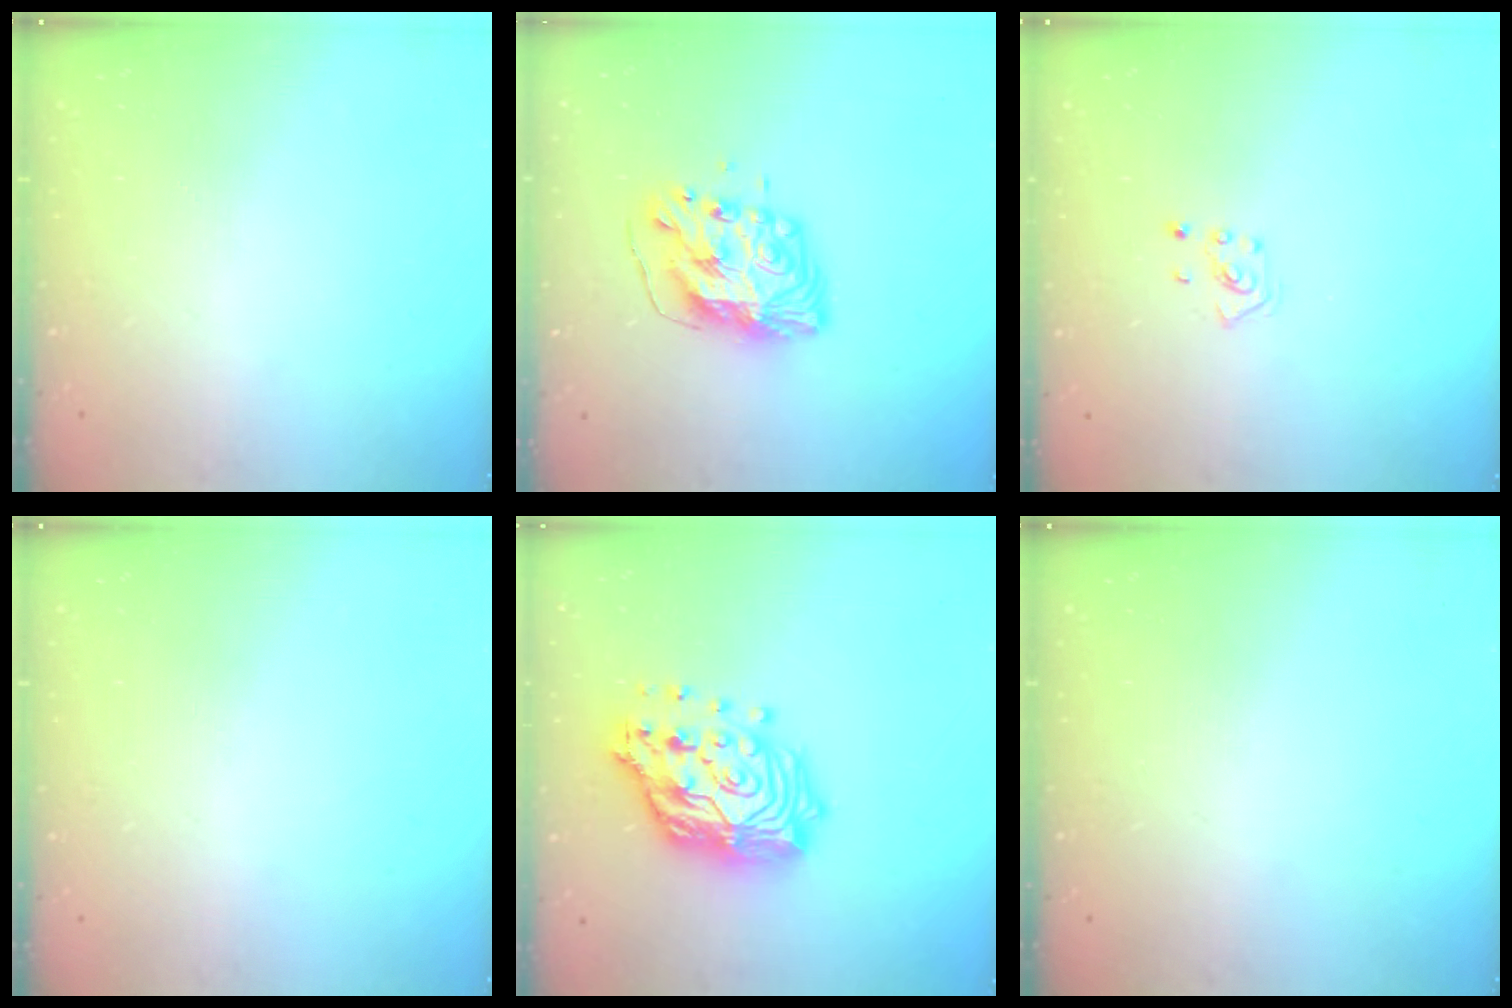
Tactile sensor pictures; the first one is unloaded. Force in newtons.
{"total": 10.5, "press": 10.4, "slide": 1.0}
{"total": 2.1, "press": 2.0, "slide": 0.3}
{"total": 0.0}
{"total": 19.3, "press": 19.2, "slide": 2.1}
{"total": 0.0}